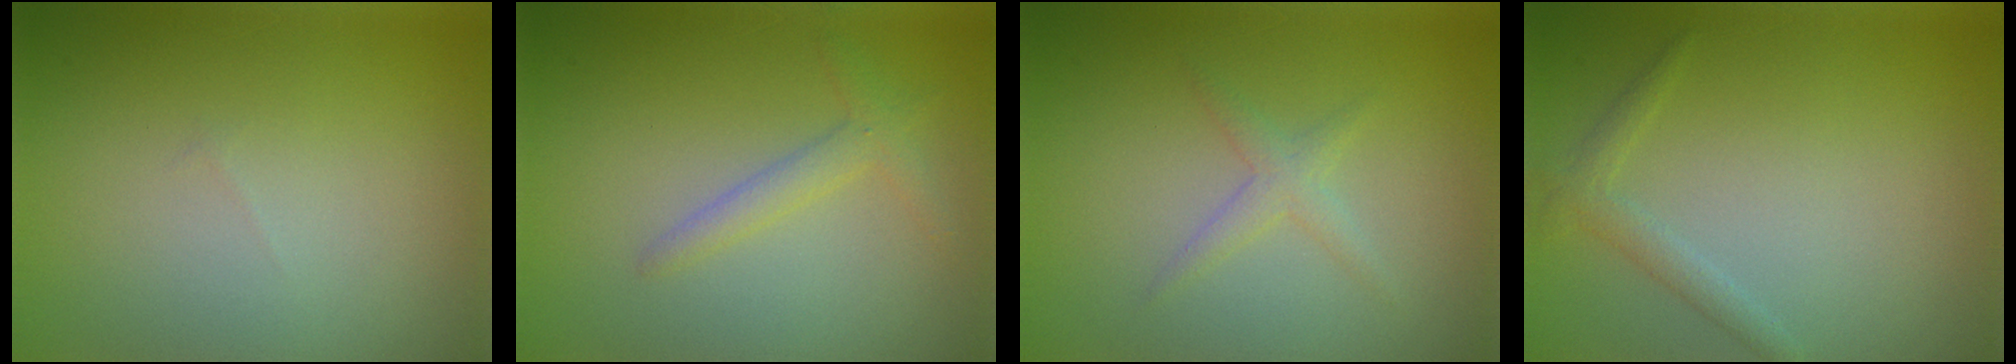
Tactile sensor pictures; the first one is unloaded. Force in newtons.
{"total": 1.7, "press": 1.7, "slide": 0.1}
{"total": 1.4, "press": 1.4, "slide": 0.1}
{"total": 1.5, "press": 1.5, "slide": 0.1}